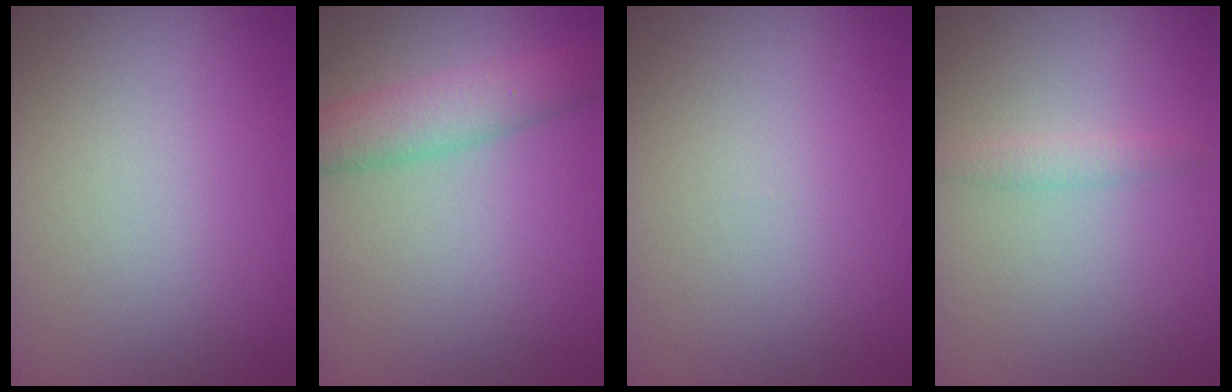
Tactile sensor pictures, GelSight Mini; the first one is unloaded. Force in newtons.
{"total": 4.2, "press": 4.1, "slide": 0.1}
{"total": 0.0}
{"total": 1.3, "press": 1.3, "slide": 0.0}